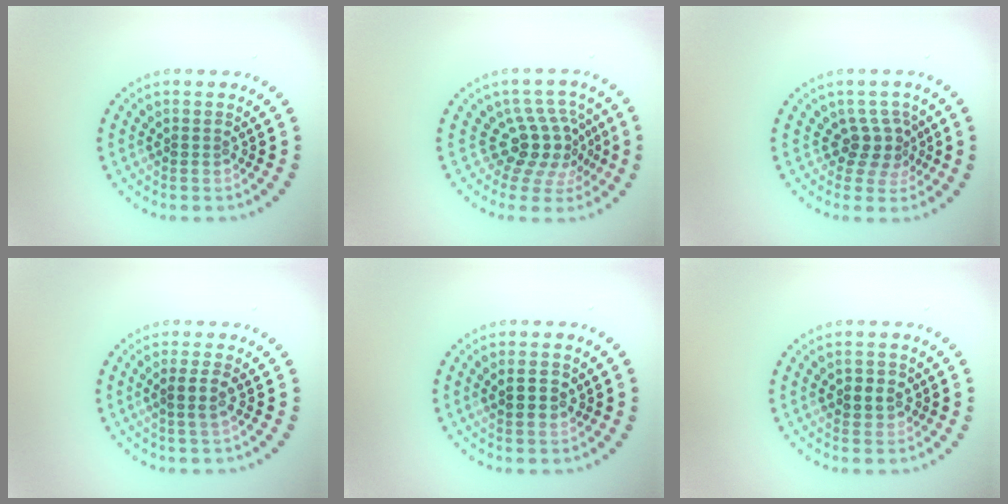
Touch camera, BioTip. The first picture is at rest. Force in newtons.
{"total": 4.0, "press": 2.8, "slide": 2.9}
{"total": 2.7, "press": 1.9, "slide": 1.9}
{"total": 1.8, "press": 1.4, "slide": 1.1}
{"total": 2.4, "press": 2.4, "slide": 0.2}
{"total": 2.1, "press": 2.0, "slide": 0.5}